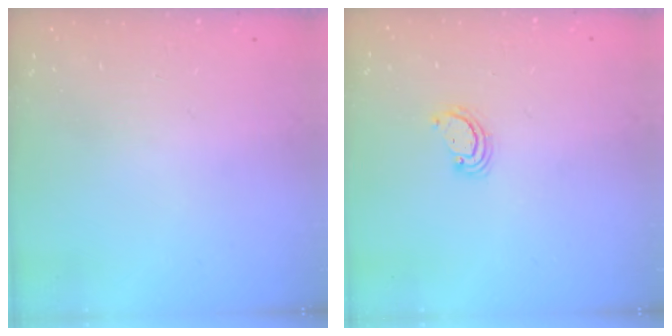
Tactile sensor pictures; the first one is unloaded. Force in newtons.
{"total": 2.6, "press": 2.6, "slide": 0.3}